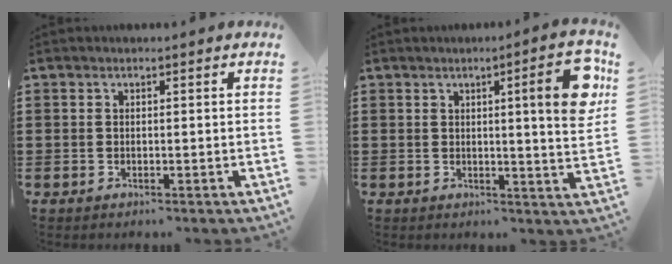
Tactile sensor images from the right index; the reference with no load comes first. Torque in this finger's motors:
{"motor_torque": [1.04, 0.68, 0.43, 0.08]}